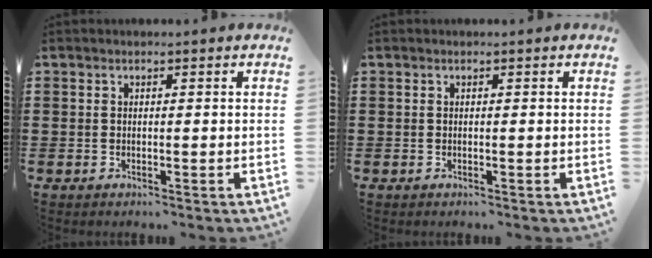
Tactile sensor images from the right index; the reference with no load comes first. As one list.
[{"total": 0.0}]